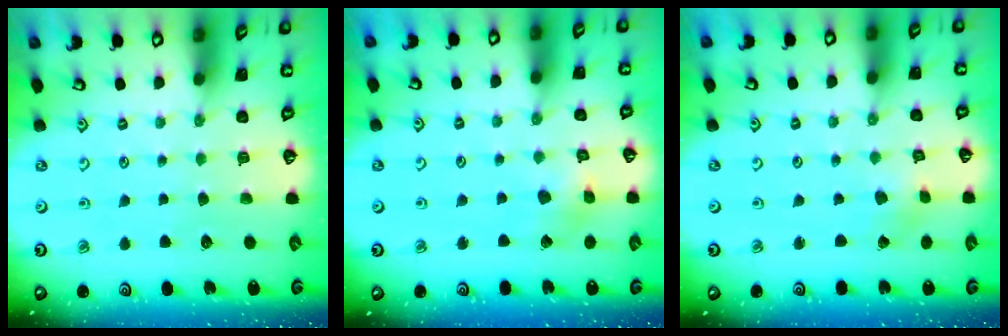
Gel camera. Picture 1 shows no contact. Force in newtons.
{"total": 6.1, "press": 6.1, "slide": 0.5}
{"total": 0.7, "press": 0.7, "slide": 0.1}